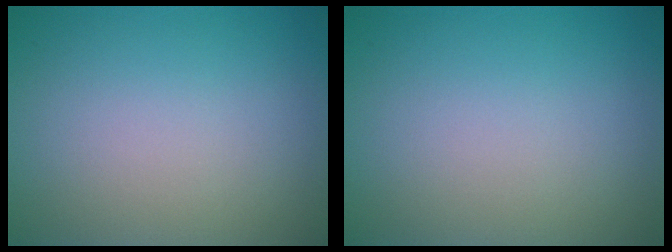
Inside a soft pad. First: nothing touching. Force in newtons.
{"total": 0.0}